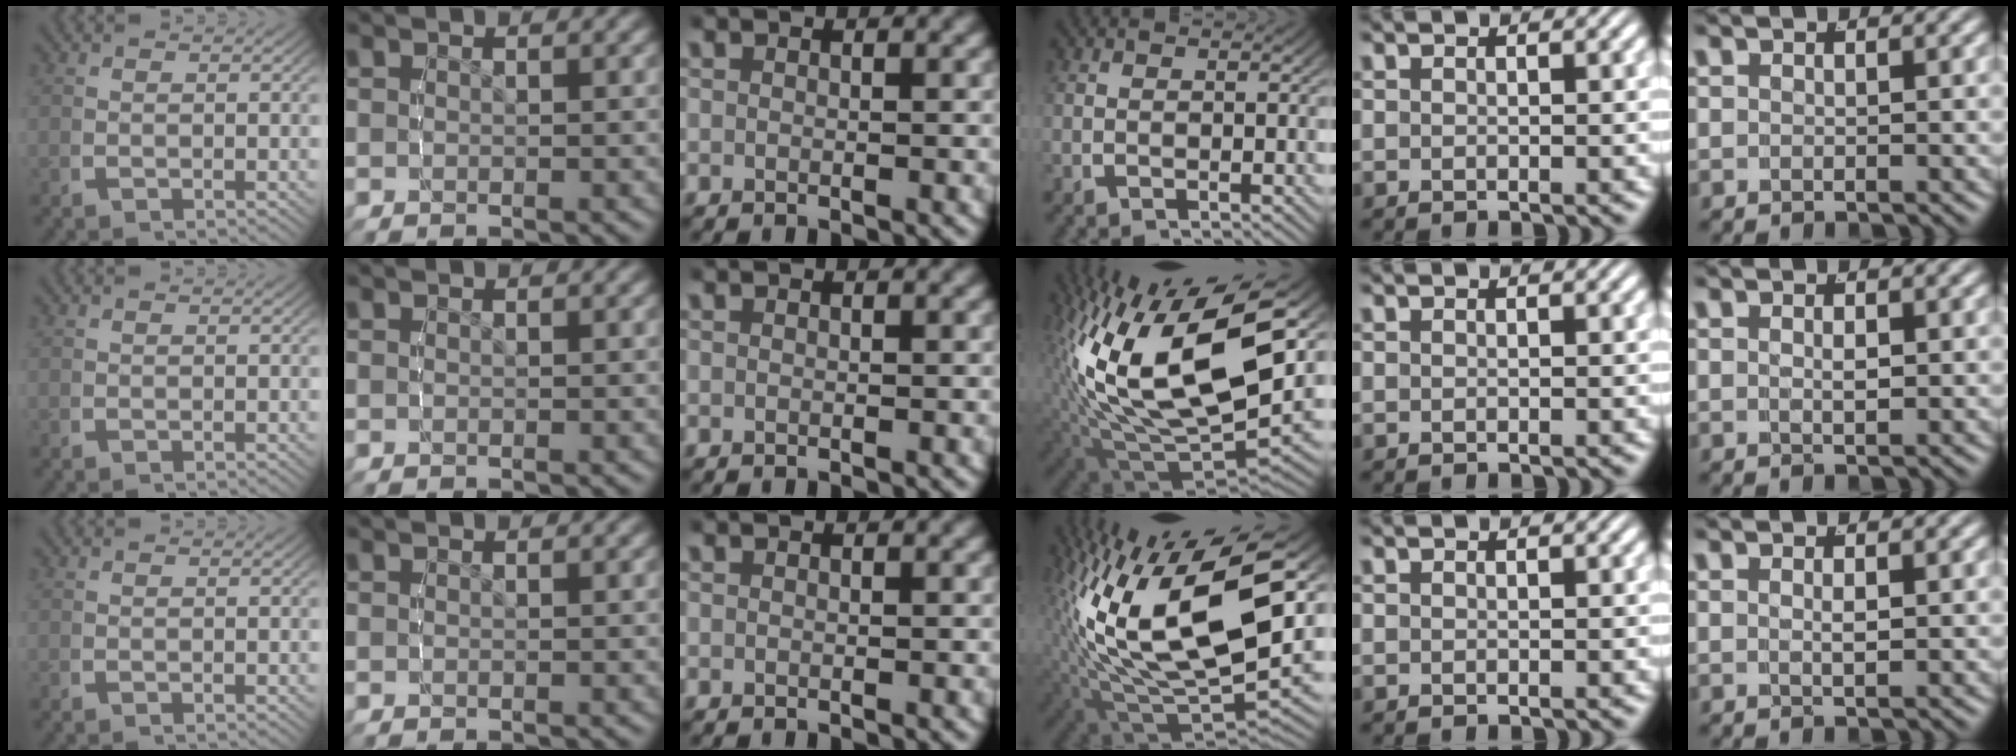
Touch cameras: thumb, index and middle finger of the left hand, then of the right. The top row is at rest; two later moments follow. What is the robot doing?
{"motion": "lift_and_place", "object": "tape"}